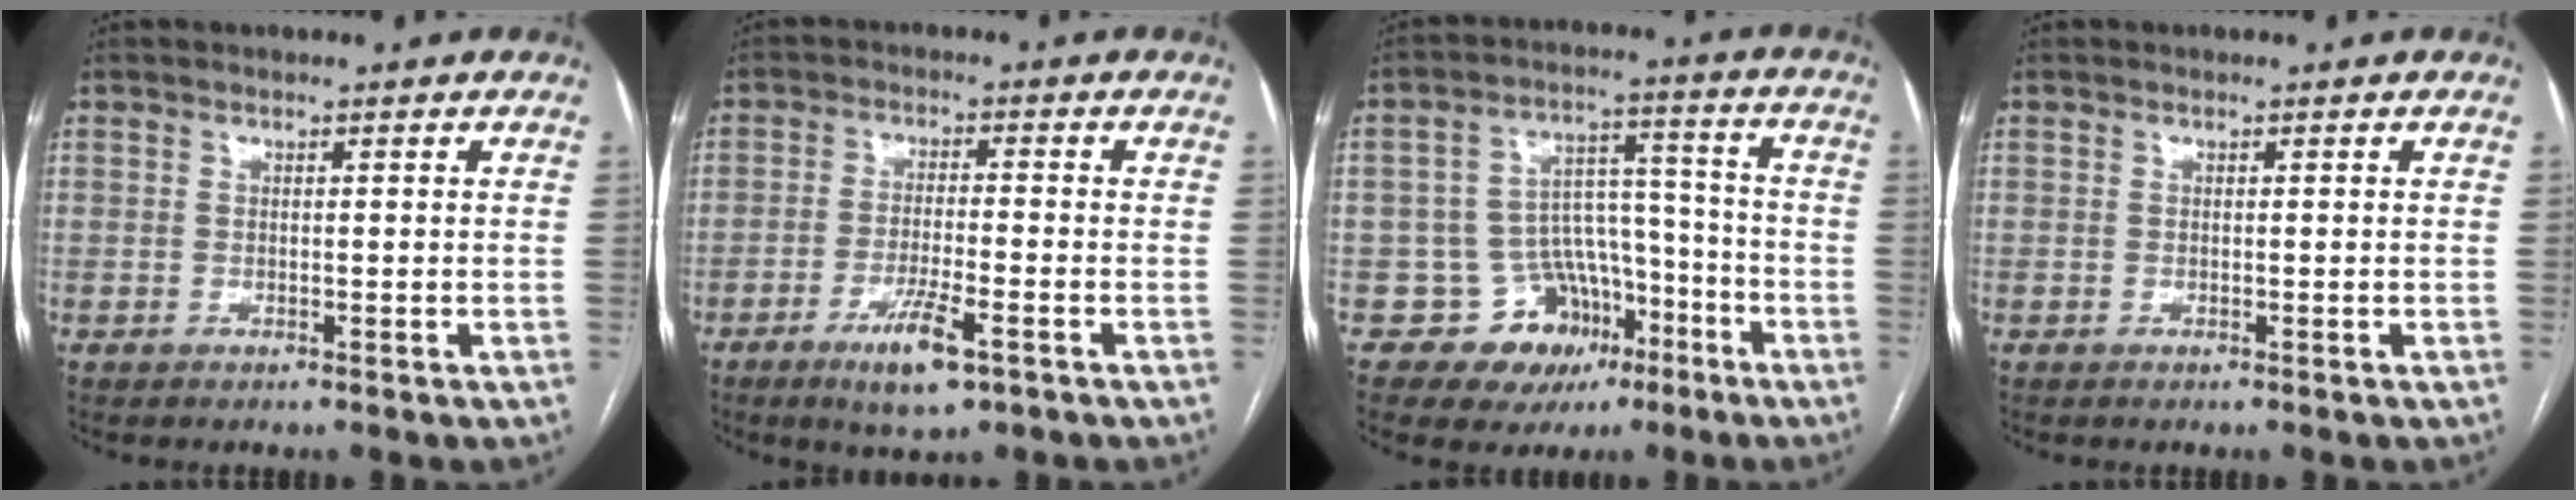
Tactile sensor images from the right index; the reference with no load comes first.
{"total": 7.1, "force": [-4.0, 1.1, 5.8], "torque": [-0.110, -0.012, -0.063]}
{"total": 10.3, "force": [-5.5, 8.3, 2.6], "torque": [-0.020, 0.056, -0.075]}
{"total": 0.0}